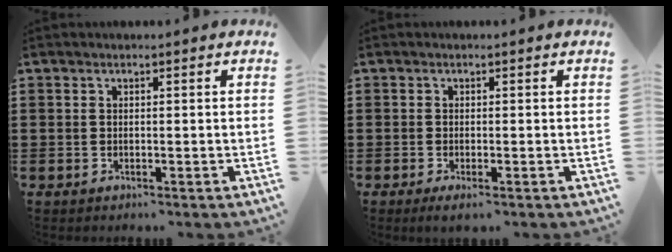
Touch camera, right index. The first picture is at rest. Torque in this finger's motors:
{"motor_torque": [0.32, 0.38, 0.05, 0.02]}